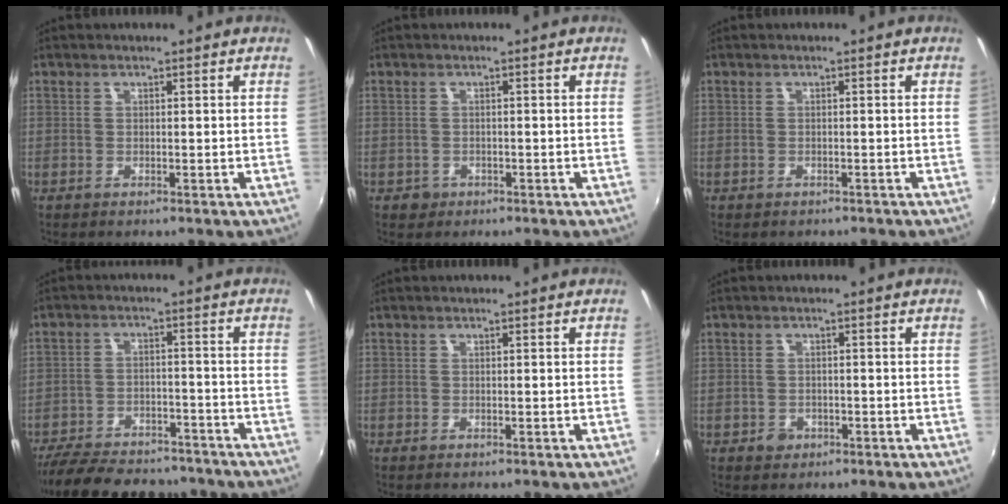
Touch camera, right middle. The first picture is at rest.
{"total": 2.0, "force": [-0.9, 1.8, 0.5], "torque": [-0.014, -0.004, -0.011]}
{"total": 1.5, "force": [-1.2, 0.7, 0.4], "torque": [-0.013, -0.008, -0.015]}
{"total": 20.3, "force": [-17.0, 7.2, 8.5], "torque": [-0.187, -0.008, -0.242]}
{"total": 0.0}
{"total": 2.1, "force": [-1.1, 1.7, 0.5], "torque": [-0.009, -0.001, -0.015]}